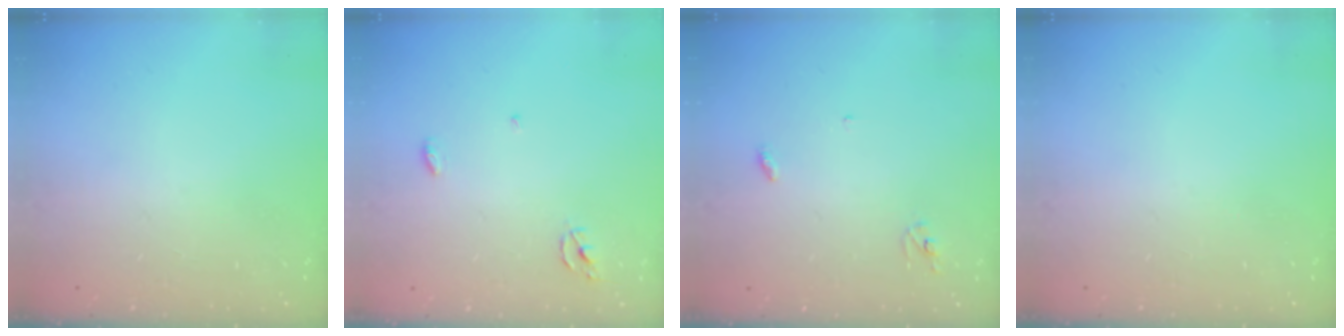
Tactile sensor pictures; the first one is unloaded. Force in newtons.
{"total": 3.1, "press": 3.1, "slide": 0.2}
{"total": 2.8, "press": 2.8, "slide": 0.2}
{"total": 0.0}